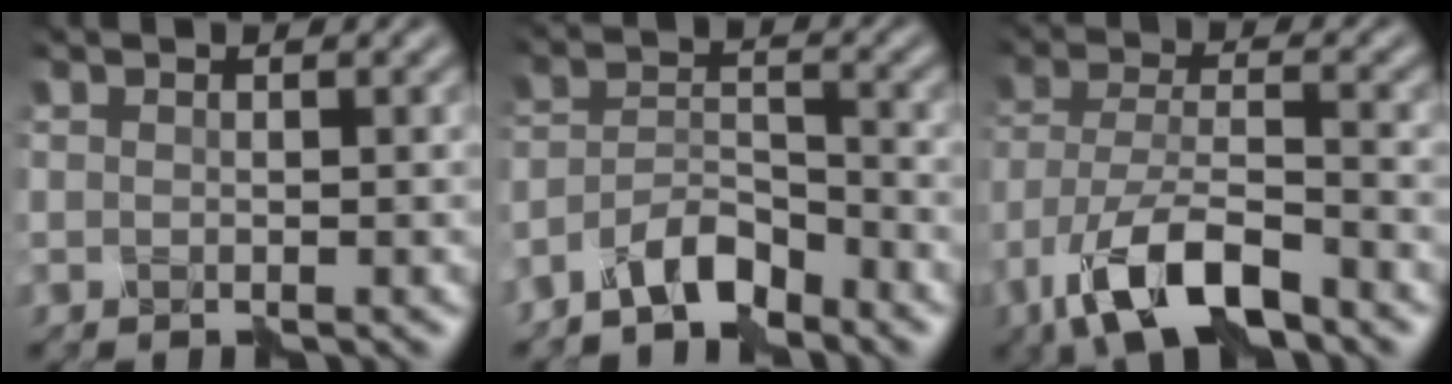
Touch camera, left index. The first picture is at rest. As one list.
[{"total": 4.2, "force": [-3.6, 1.1, 1.7], "torque": [-0.027, 0.013, -0.072]}, {"total": 8.6, "force": [-5.6, 3.0, 5.8], "torque": [-0.114, 0.002, -0.103]}]